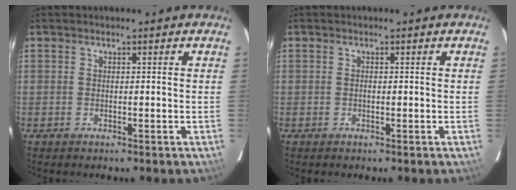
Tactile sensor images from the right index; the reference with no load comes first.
{"total": 0.0}